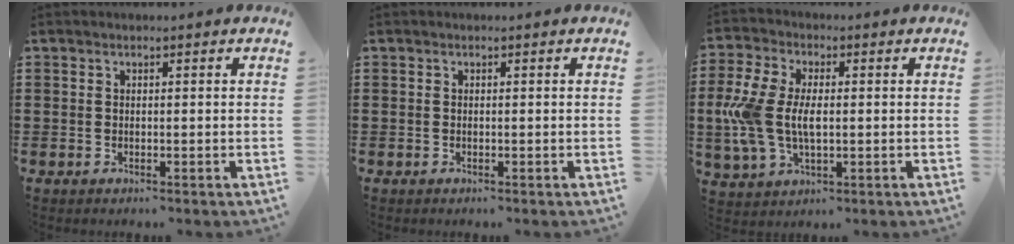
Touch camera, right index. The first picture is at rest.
{"total": 0.0}
{"total": 9.2, "force": [0.0, 5.3, 7.5], "torque": [-0.196, -0.002, -0.011]}